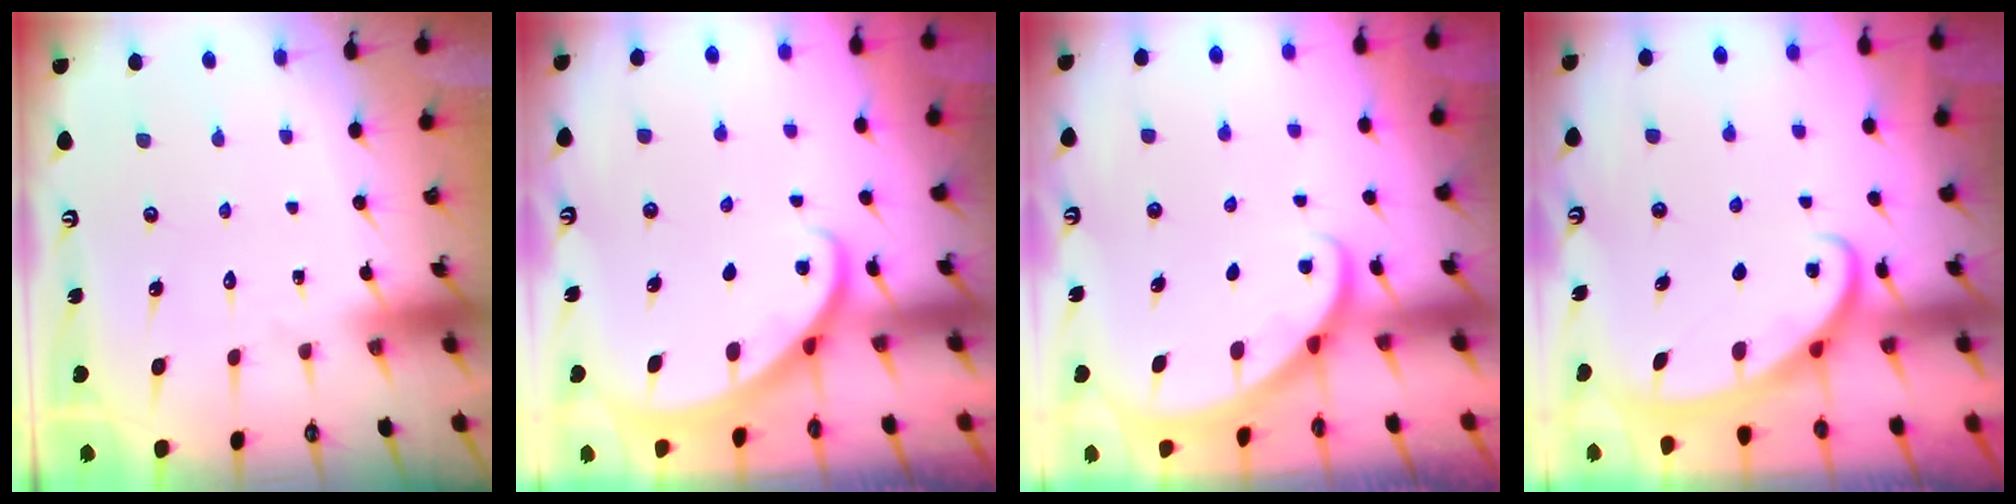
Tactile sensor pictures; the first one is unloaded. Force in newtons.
{"total": 2.0, "press": 2.0, "slide": 0.2}
{"total": 1.9, "press": 1.9, "slide": 0.1}
{"total": 2.6, "press": 2.6, "slide": 0.4}